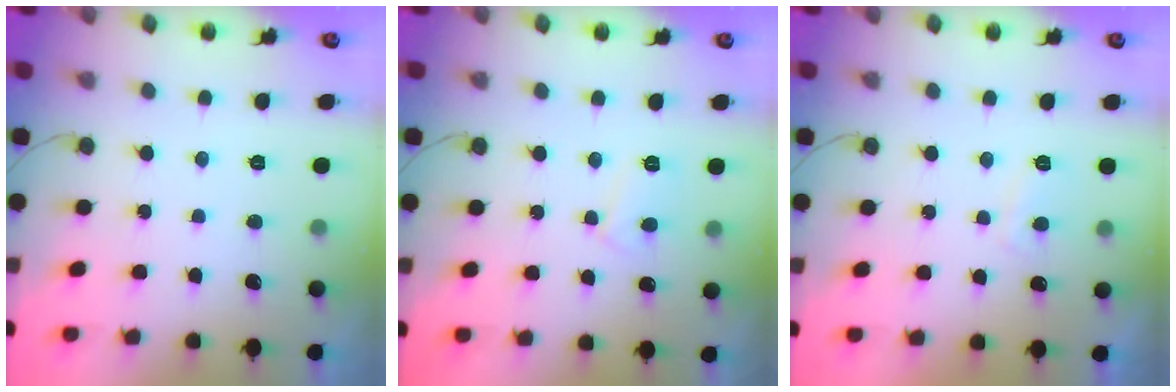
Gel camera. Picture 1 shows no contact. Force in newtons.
{"total": 5.0, "press": 4.9, "slide": 0.5}
{"total": 3.4, "press": 3.3, "slide": 0.9}